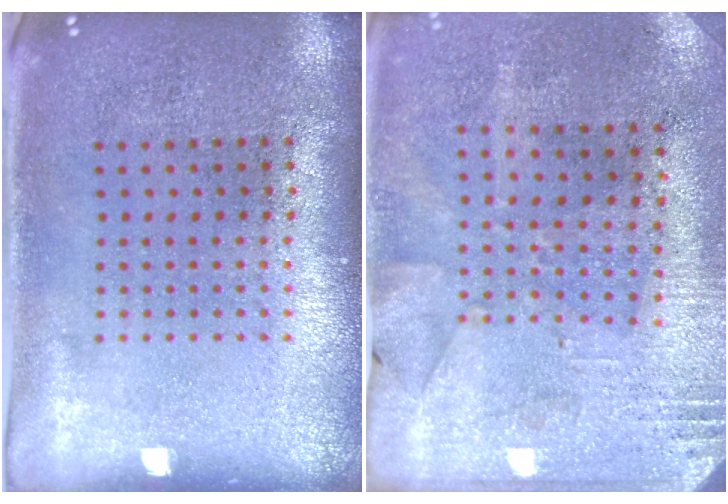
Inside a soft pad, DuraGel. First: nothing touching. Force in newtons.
{"total": 2.7, "press": 2.2, "slide": 1.5}